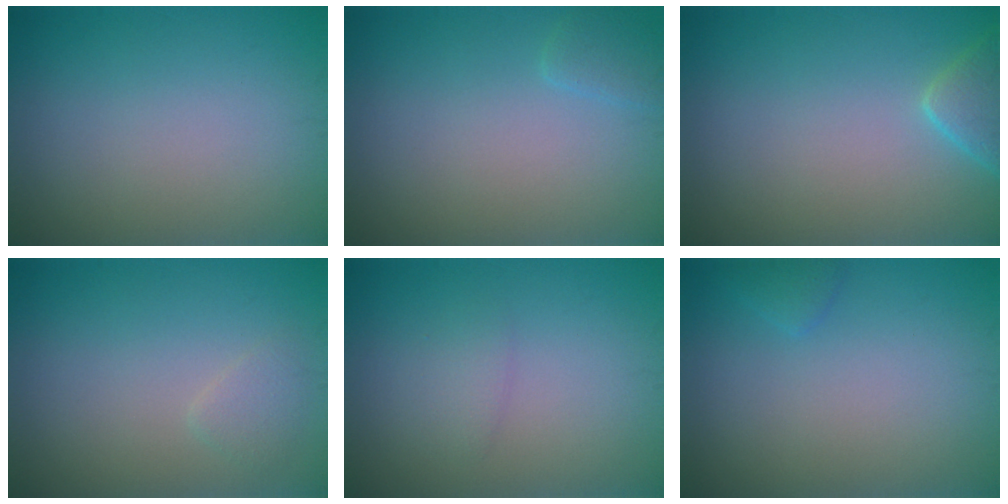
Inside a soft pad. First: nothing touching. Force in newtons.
{"total": 1.0, "press": 1.0, "slide": 0.1}
{"total": 2.5, "press": 2.5, "slide": 0.2}
{"total": 1.1, "press": 1.1, "slide": 0.1}
{"total": 1.2, "press": 1.2, "slide": 0.2}
{"total": 0.9, "press": 0.9, "slide": 0.1}